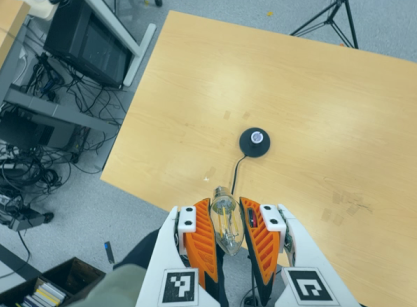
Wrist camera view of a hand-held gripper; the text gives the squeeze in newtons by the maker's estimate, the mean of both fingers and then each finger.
{"total": 21.7, "left": 24.5, "right": 18.8}